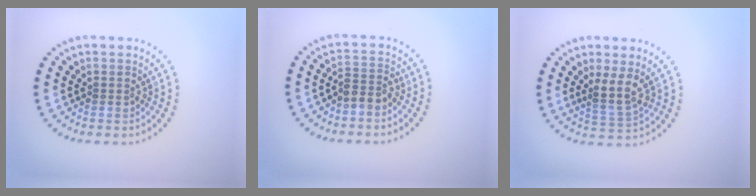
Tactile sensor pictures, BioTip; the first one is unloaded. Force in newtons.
{"total": 2.0, "press": 1.7, "slide": 1.2}
{"total": 2.8, "press": 2.1, "slide": 1.8}